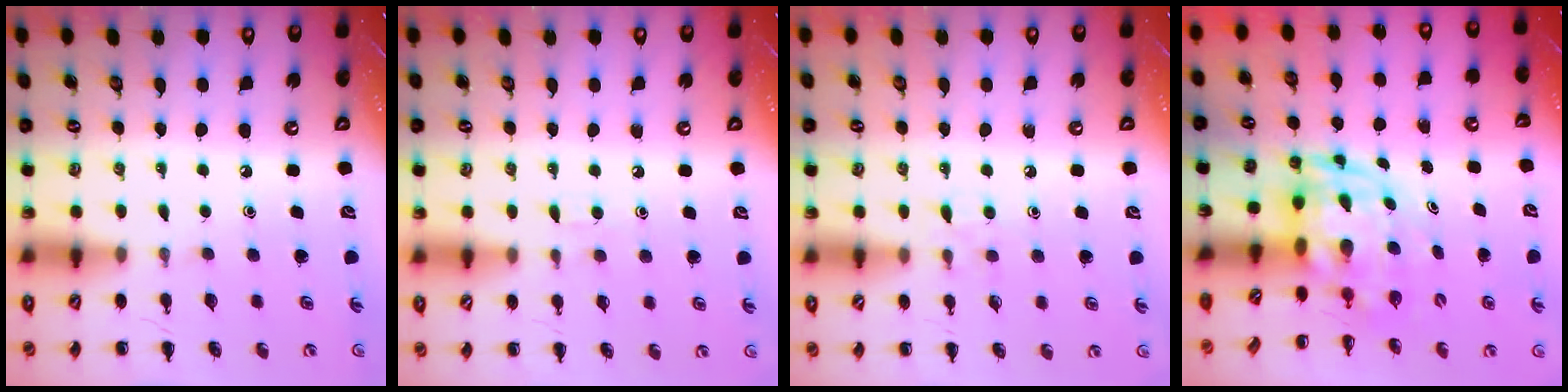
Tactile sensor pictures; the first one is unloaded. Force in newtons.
{"total": 3.5, "press": 3.3, "slide": 1.2}
{"total": 5.6, "press": 5.2, "slide": 2.0}
{"total": 3.3, "press": 3.2, "slide": 0.8}